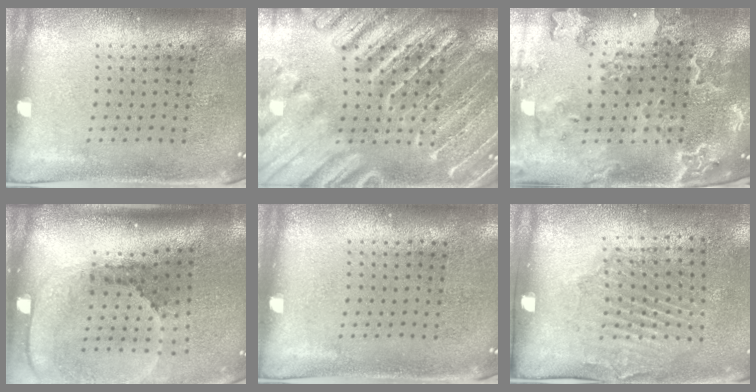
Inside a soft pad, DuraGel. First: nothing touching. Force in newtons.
{"total": 6.2, "press": 6.2, "slide": 0.7}
{"total": 2.3, "press": 2.2, "slide": 0.5}
{"total": 2.5, "press": 1.7, "slide": 1.8}
{"total": 0.0}
{"total": 1.8, "press": 1.3, "slide": 1.2}